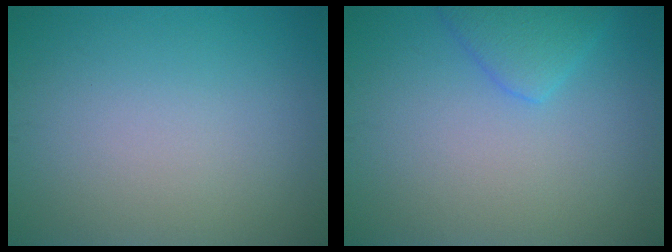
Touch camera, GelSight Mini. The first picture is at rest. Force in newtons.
{"total": 2.7, "press": 2.7, "slide": 0.2}